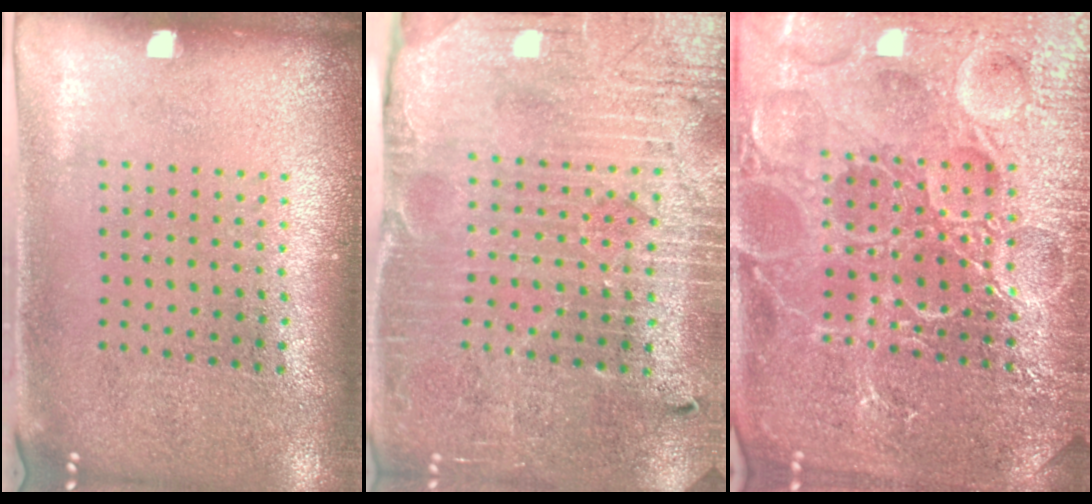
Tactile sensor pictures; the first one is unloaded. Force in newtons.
{"total": 3.8, "press": 3.7, "slide": 0.9}
{"total": 7.3, "press": 7.3, "slide": 0.9}